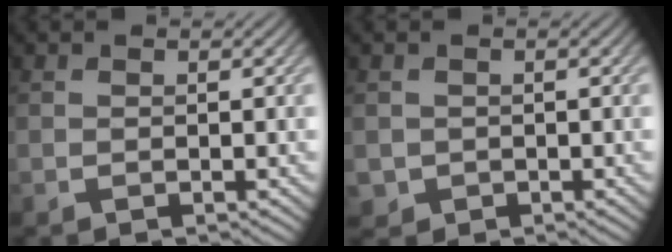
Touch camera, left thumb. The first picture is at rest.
{"total": 1.5, "force": [-0.2, 1.5, 0.1], "torque": [-0.004, -0.011, -0.006]}